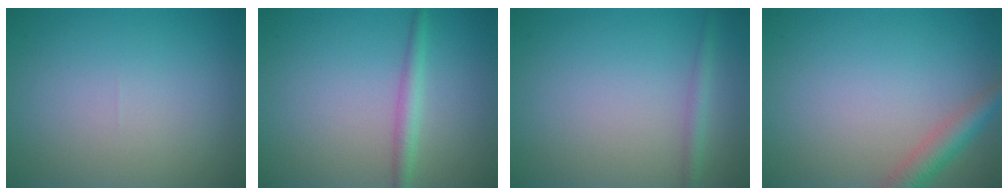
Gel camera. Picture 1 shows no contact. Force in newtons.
{"total": 2.0, "press": 2.0, "slide": 0.0}
{"total": 1.3, "press": 1.3, "slide": 0.0}
{"total": 3.0, "press": 3.0, "slide": 0.2}